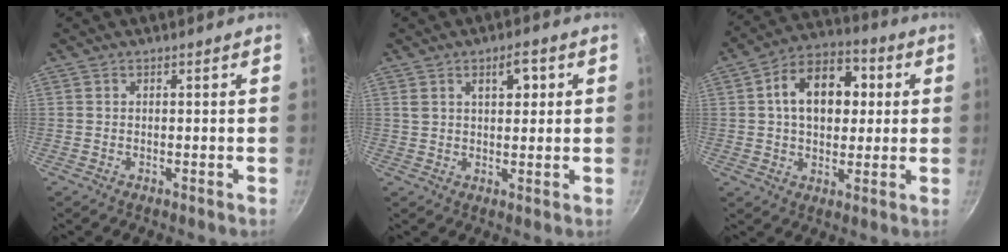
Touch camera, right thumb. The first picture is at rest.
{"total": 5.0, "force": [1.9, 2.6, 3.9], "torque": [-0.043, -0.002, 0.028]}
{"total": 14.7, "force": [2.6, 10.1, 10.4], "torque": [-0.124, 0.019, 0.028]}